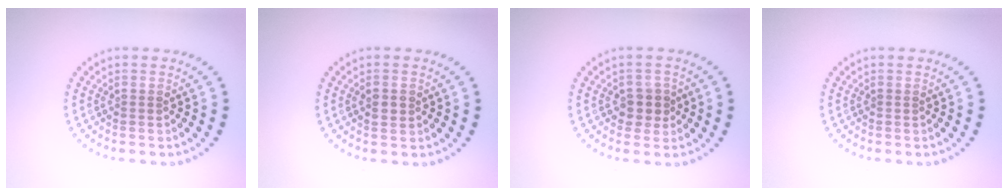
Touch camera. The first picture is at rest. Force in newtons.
{"total": 1.2, "press": 1.2, "slide": 0.2}
{"total": 2.2, "press": 2.0, "slide": 0.9}
{"total": 0.0}